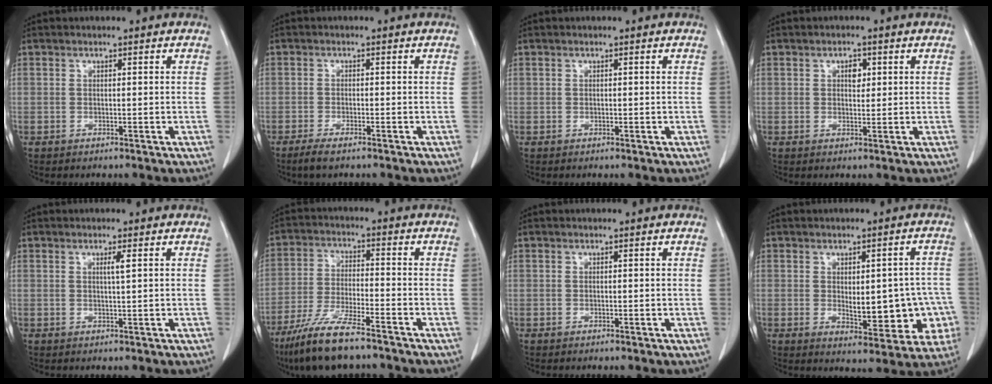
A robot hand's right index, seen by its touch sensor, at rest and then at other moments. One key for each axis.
{"total": 3.1, "fx": -2.3, "fy": 0.5, "fz": 2.0, "tx": -0.041, "ty": -0.006, "tz": -0.038}
{"total": 0.0}
{"total": 2.1, "fx": 0.7, "fy": 1.2, "fz": 1.6, "tx": -0.023, "ty": 0.000, "tz": 0.011}
{"total": 1.3, "fx": 0.5, "fy": 0.3, "fz": 1.2, "tx": -0.022, "ty": 0.001, "tz": 0.008}
{"total": 11.1, "fx": -8.4, "fy": 1.5, "fz": 7.1, "tx": -0.141, "ty": -0.030, "tz": -0.153}
{"total": 0.0}
{"total": 11.2, "fx": -1.6, "fy": 4.9, "fz": 9.9, "tx": -0.115, "ty": 0.018, "tz": -0.005}